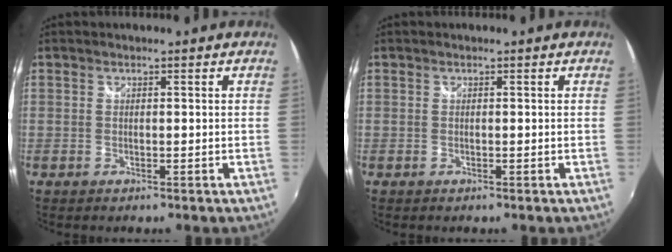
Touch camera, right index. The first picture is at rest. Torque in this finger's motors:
{"motor_torque": [0.23, 0.34, 0.12, 0.01]}